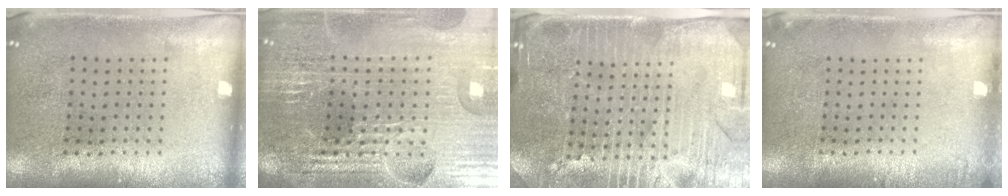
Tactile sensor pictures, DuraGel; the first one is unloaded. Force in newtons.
{"total": 5.0, "press": 4.7, "slide": 1.7}
{"total": 4.4, "press": 4.1, "slide": 1.6}
{"total": 0.7, "press": 0.7, "slide": 0.1}